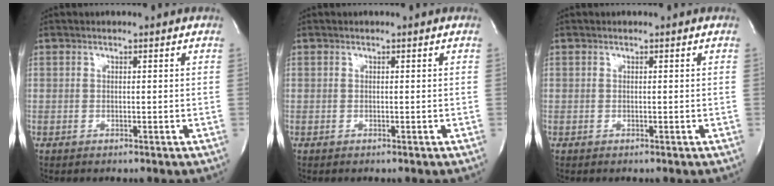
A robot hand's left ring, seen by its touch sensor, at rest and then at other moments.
{"total": 0.0}
{"total": 0.0}